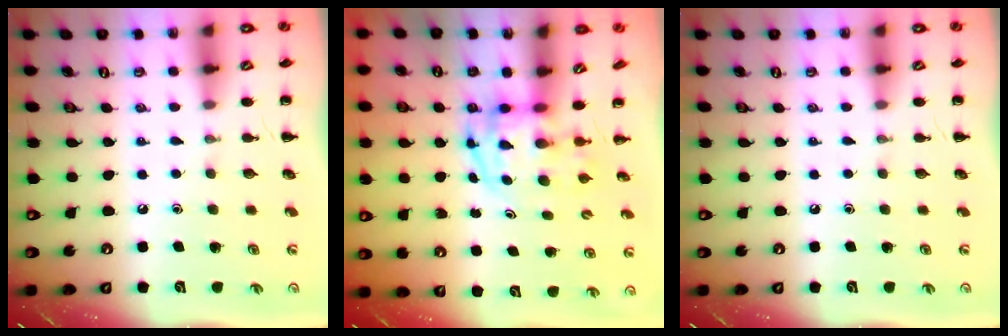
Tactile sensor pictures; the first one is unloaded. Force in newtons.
{"total": 3.8, "press": 3.8, "slide": 0.6}
{"total": 0.0}